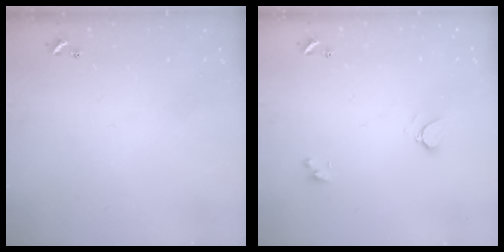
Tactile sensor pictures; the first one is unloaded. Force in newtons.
{"total": 1.6, "press": 1.4, "slide": 0.6}